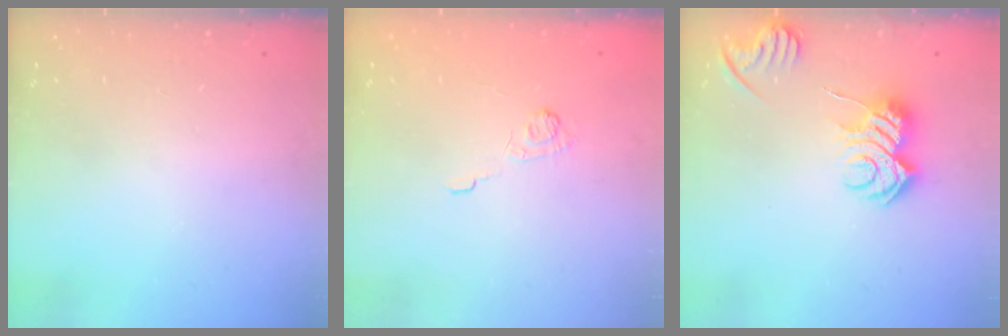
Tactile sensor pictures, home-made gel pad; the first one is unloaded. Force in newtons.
{"total": 2.5, "press": 2.1, "slide": 1.4}
{"total": 9.8, "press": 9.8, "slide": 0.2}